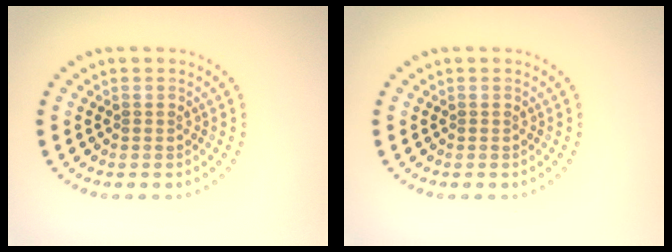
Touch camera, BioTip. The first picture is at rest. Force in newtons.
{"total": 0.0}